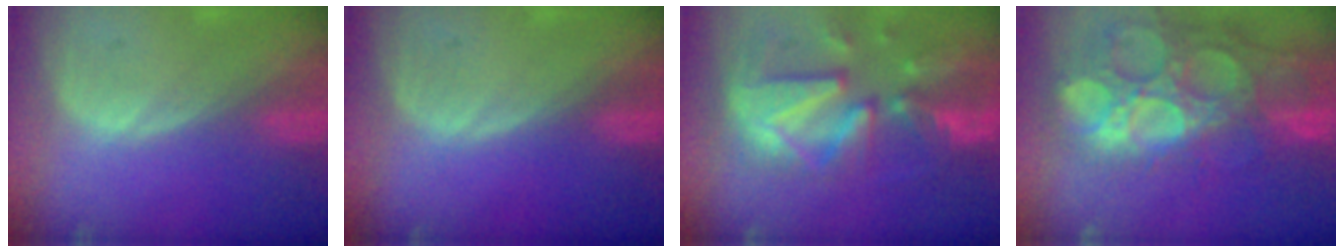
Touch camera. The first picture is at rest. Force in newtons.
{"total": 0.0}
{"total": 12.4, "press": 10.8, "slide": 6.1}
{"total": 15.8, "press": 13.1, "slide": 9.0}